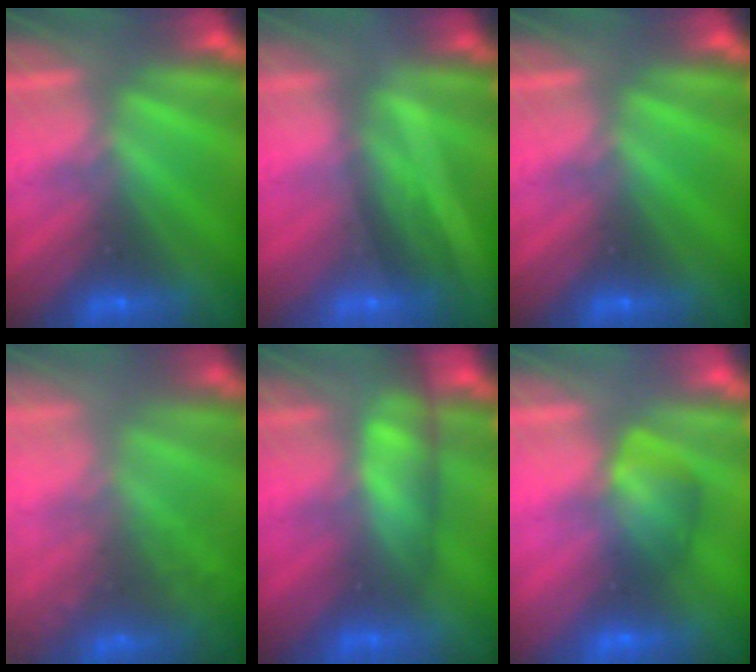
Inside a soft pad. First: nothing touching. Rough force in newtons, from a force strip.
{"total": 2.0}
{"total": 0.0}
{"total": 7.0}
{"total": 4.9}
{"total": 3.0}